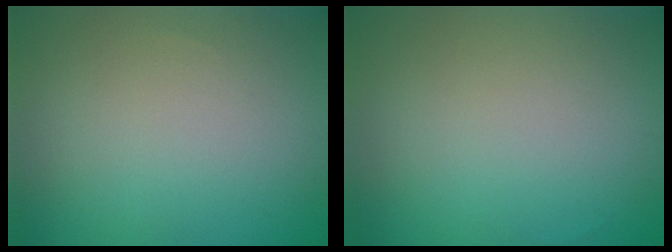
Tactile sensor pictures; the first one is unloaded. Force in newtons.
{"total": 0.0}